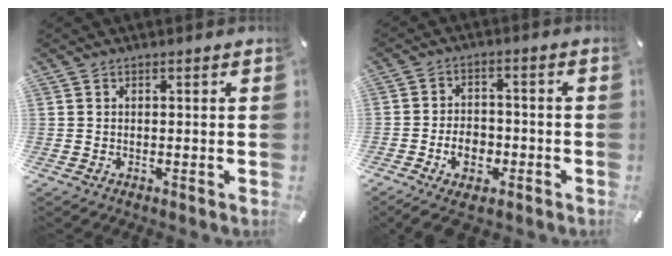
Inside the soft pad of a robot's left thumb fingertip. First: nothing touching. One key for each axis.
{"total": 8.3, "fx": -3.4, "fy": 5.6, "fz": 5.1, "tx": -0.101, "ty": 0.019, "tz": -0.059}